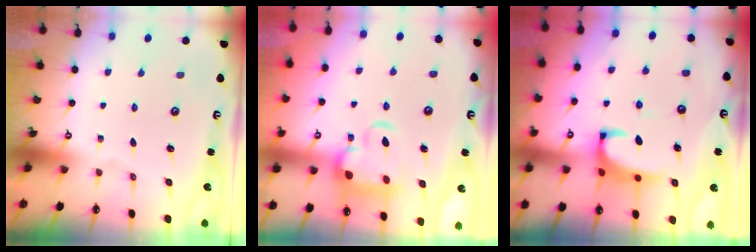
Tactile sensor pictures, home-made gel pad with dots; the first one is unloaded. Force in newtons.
{"total": 5.7, "press": 5.5, "slide": 1.5}
{"total": 2.3, "press": 2.1, "slide": 1.0}